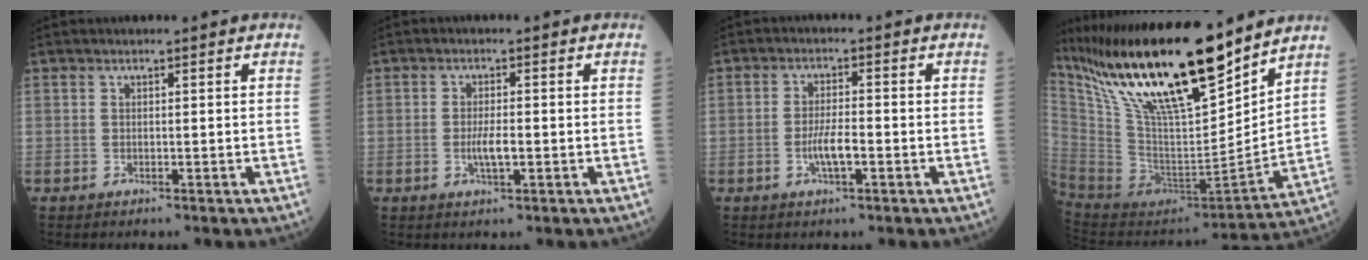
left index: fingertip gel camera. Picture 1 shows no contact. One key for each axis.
{"total": 2.9, "fx": -1.3, "fy": 0.6, "fz": 2.5, "tx": -0.054, "ty": -0.007, "tz": -0.022}
{"total": 4.0, "fx": -1.9, "fy": 0.8, "fz": 3.4, "tx": -0.068, "ty": -0.005, "tz": -0.036}
{"total": 24.9, "fx": 18.5, "fy": 4.4, "fz": 16.1, "tx": -0.302, "ty": -0.008, "tz": 0.337}